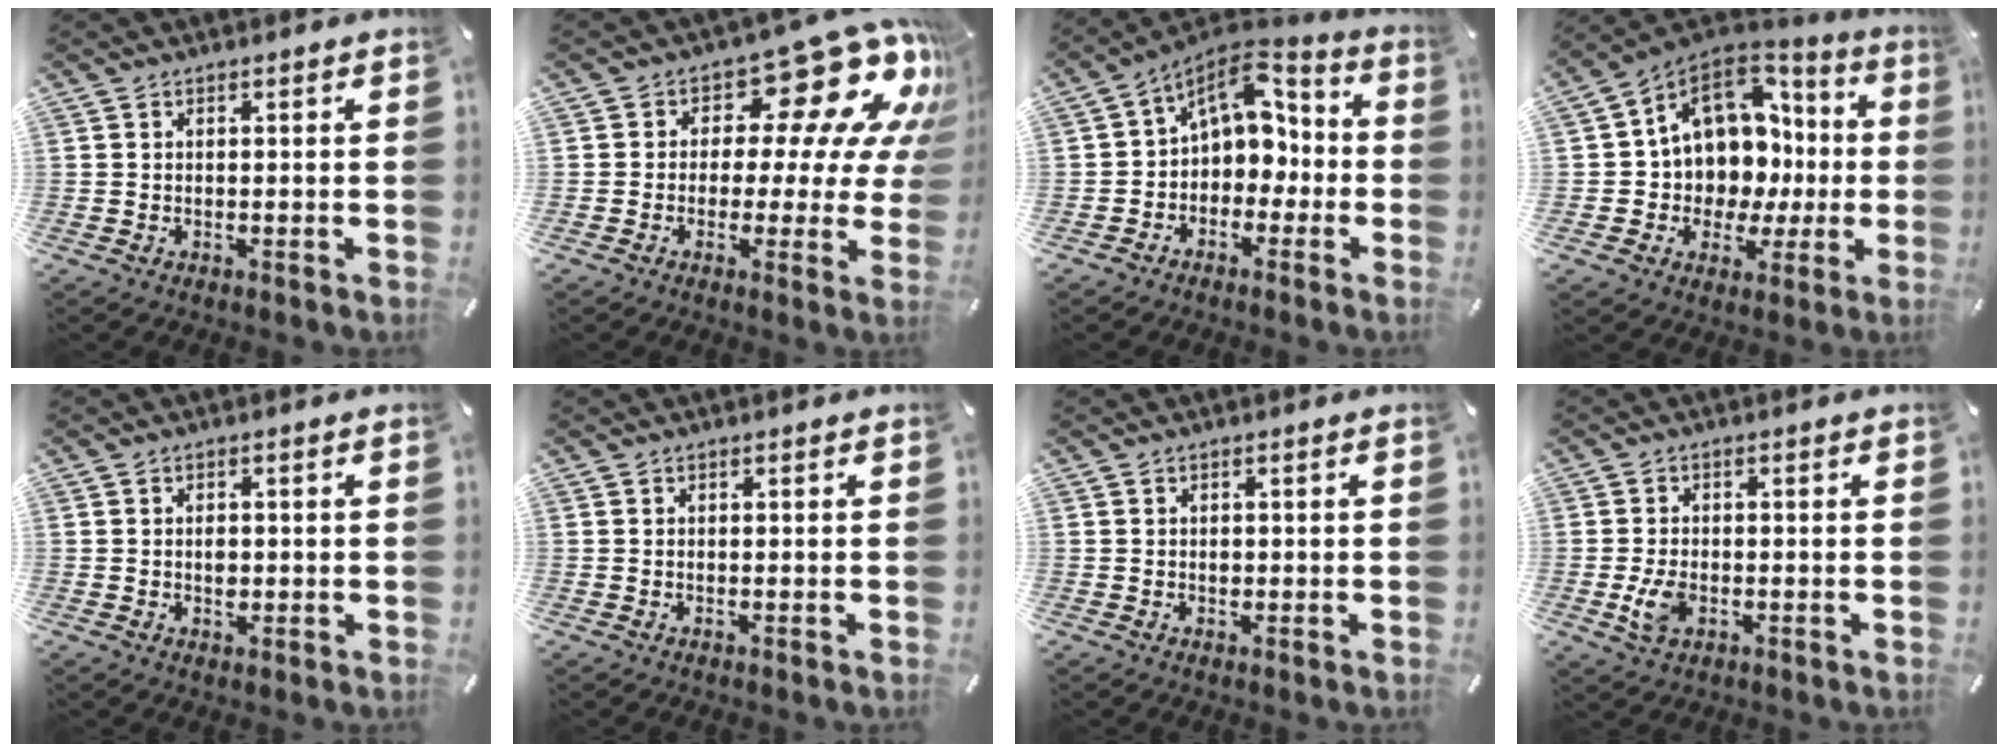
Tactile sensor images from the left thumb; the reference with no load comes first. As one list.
[{"total": 16.7, "force": [8.6, 8.1, 11.8], "torque": [-0.163, -0.069, 0.137]}, {"total": 9.5, "force": [3.1, 7.3, 5.2], "torque": [-0.088, -0.018, 0.059]}, {"total": 12.3, "force": [3.7, 10.6, 5.0], "torque": [-0.087, -0.046, 0.078]}, {"total": 2.3, "force": [-0.1, 1.6, 1.6], "torque": [-0.024, -0.001, -0.005]}, {"total": 0.0}, {"total": 0.9, "force": [-0.1, 0.7, 0.5], "torque": [-0.011, 0.003, -0.003]}, {"total": 5.2, "force": [-1.3, 3.3, 3.8], "torque": [-0.090, -0.003, -0.024]}]